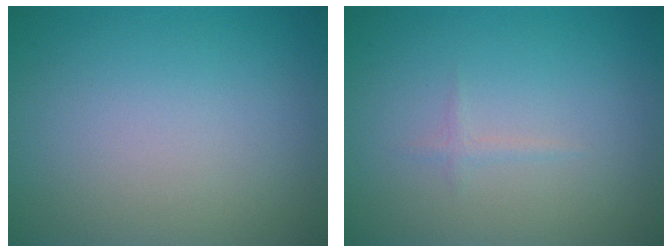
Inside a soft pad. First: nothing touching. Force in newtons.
{"total": 0.6, "press": 0.6, "slide": 0.0}